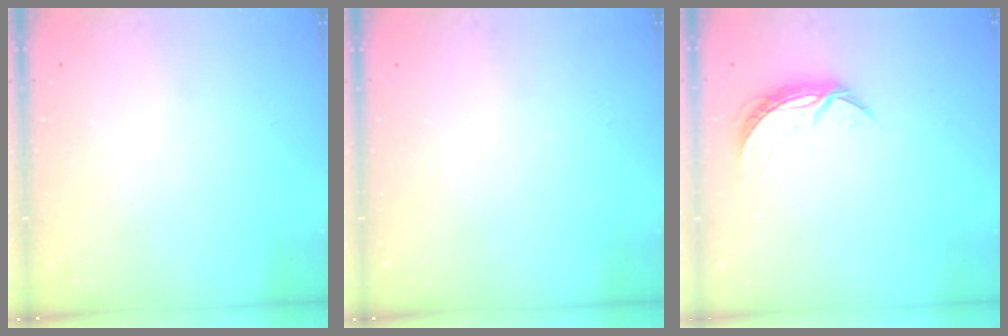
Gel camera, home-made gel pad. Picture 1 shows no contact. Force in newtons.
{"total": 0.0}
{"total": 6.6, "press": 6.5, "slide": 0.4}